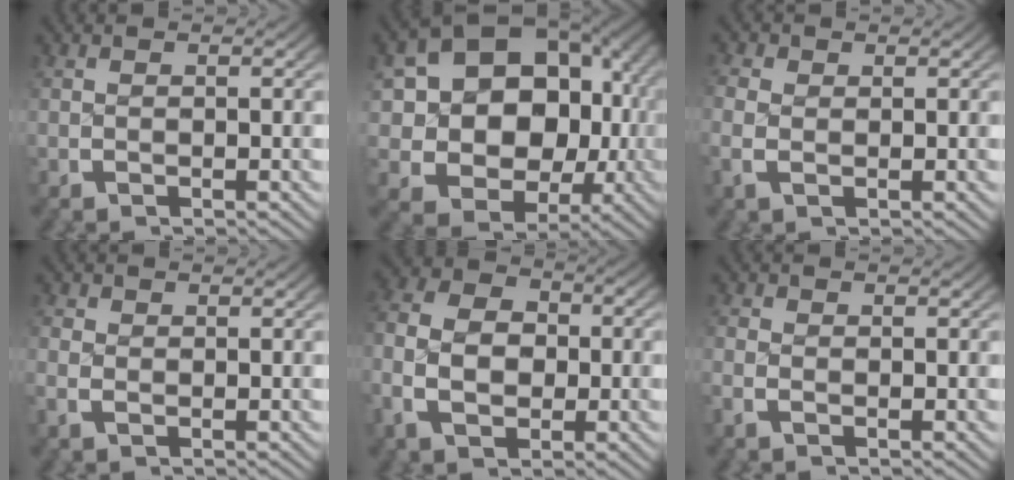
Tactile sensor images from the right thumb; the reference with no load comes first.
{"total": 15.5, "force": [0.1, 12.1, 9.6], "torque": [-0.222, -0.062, 0.021]}
{"total": 1.8, "force": [0.2, 1.5, 1.1], "torque": [-0.035, -0.006, 0.007]}
{"total": 1.2, "force": [-0.1, 1.1, 0.6], "torque": [-0.022, -0.004, -0.001]}
{"total": 9.2, "force": [-0.2, 6.7, 6.2], "torque": [-0.131, -0.020, 0.004]}
{"total": 1.0, "force": [-0.4, 0.7, 0.6], "torque": [-0.014, 0.002, -0.012]}